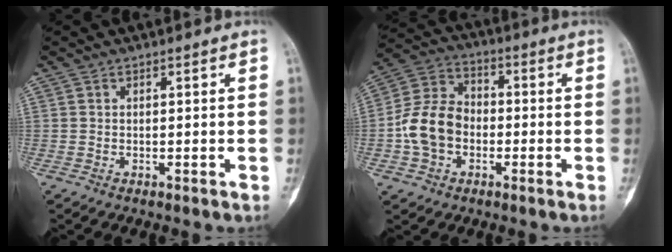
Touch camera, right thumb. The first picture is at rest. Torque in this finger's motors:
{"motor_torque": [1.48, 1.30, 0.38, -0.50, 0.06]}